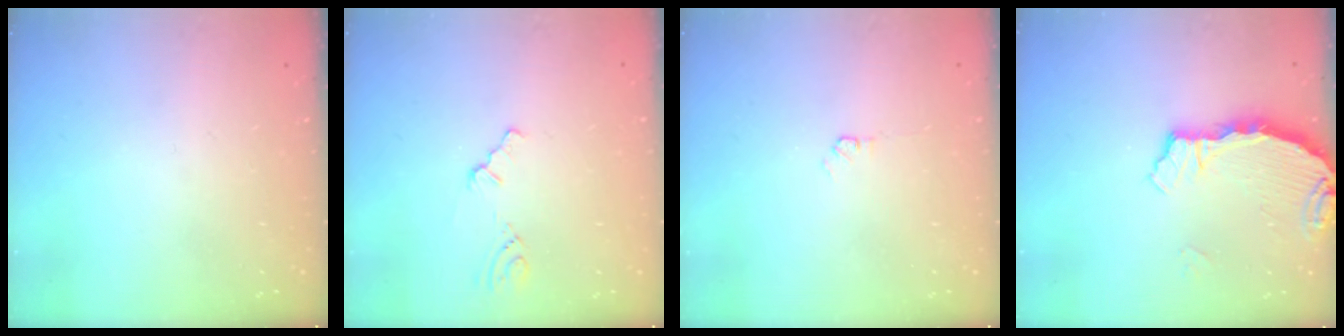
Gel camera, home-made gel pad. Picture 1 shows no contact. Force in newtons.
{"total": 1.0, "press": 0.9, "slide": 0.2}
{"total": 2.3, "press": 2.3, "slide": 0.3}
{"total": 3.4, "press": 3.3, "slide": 0.4}